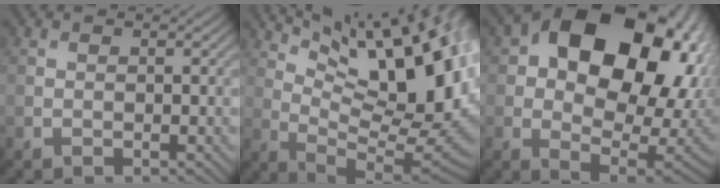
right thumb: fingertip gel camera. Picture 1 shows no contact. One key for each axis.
{"total": 16.5, "fx": 6.7, "fy": 5.3, "fz": 14.1, "tx": -0.220, "ty": 0.016, "tz": 0.122}
{"total": 20.9, "fx": 6.5, "fy": 13.5, "fz": 14.6, "tx": -0.220, "ty": 0.007, "tz": 0.122}